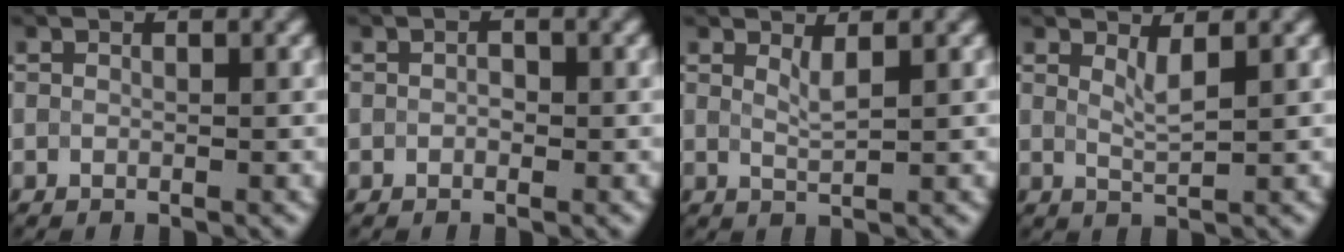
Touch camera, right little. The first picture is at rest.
{"total": 0.7, "force": [-0.1, 0.5, 0.4], "torque": [-0.007, 0.001, -0.005]}
{"total": 1.5, "force": [1.0, 0.0, 1.1], "torque": [-0.029, 0.003, 0.022]}
{"total": 1.8, "force": [1.1, 0.1, 1.4], "torque": [-0.034, 0.002, 0.024]}